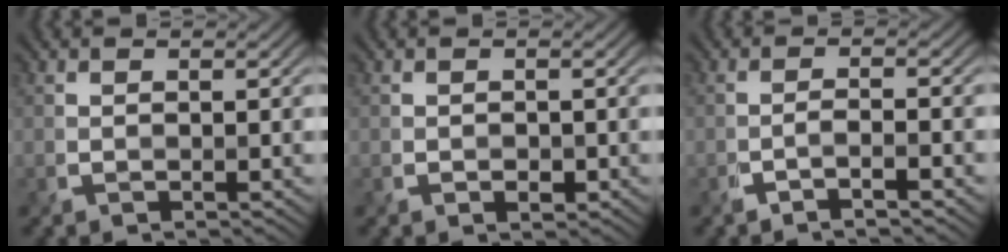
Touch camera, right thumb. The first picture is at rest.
{"total": 1.1, "force": [-0.5, 0.7, 0.6], "torque": [-0.010, -0.006, -0.006]}
{"total": 2.3, "force": [-1.4, 0.3, 1.8], "torque": [-0.026, 0.007, -0.040]}